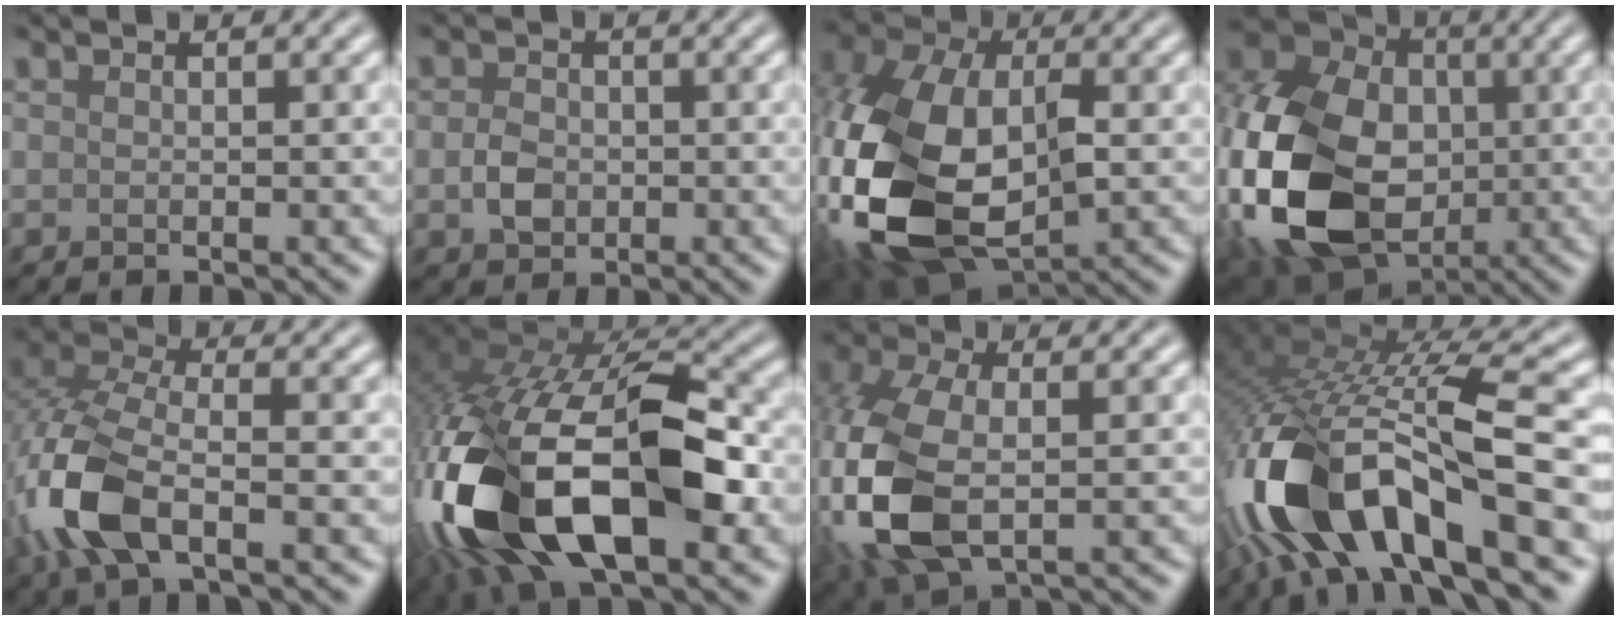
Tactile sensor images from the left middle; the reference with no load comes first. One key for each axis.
{"total": 2.2, "fx": -0.4, "fy": 1.8, "fz": 1.3, "tx": -0.026, "ty": 0.002, "tz": -0.014}
{"total": 14.9, "fx": -2.2, "fy": 9.4, "fz": 11.4, "tx": -0.270, "ty": -0.021, "tz": -0.044}
{"total": 19.0, "fx": -3.2, "fy": 14.1, "fz": 12.3, "tx": -0.264, "ty": -0.020, "tz": -0.070}
{"total": 8.7, "fx": -3.4, "fy": 4.1, "fz": 6.9, "tx": -0.169, "ty": 0.000, "tz": -0.082}
{"total": 19.3, "fx": -5.2, "fy": 10.0, "fz": 15.6, "tx": -0.335, "ty": -0.034, "tz": -0.070}
{"total": 9.6, "fx": -1.7, "fy": 5.5, "fz": 7.7, "tx": -0.204, "ty": -0.010, "tz": -0.037}
{"total": 14.7, "fx": -5.9, "fy": 5.9, "fz": 12.1, "tx": -0.239, "ty": -0.013, "tz": -0.094}